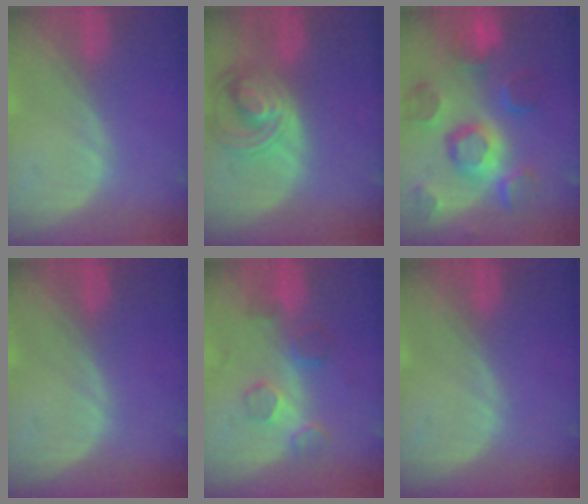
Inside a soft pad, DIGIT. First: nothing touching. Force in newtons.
{"total": 8.2, "press": 7.2, "slide": 4.1}
{"total": 11.7, "press": 10.2, "slide": 5.7}
{"total": 0.0}
{"total": 5.2, "press": 4.9, "slide": 1.5}
{"total": 0.0}